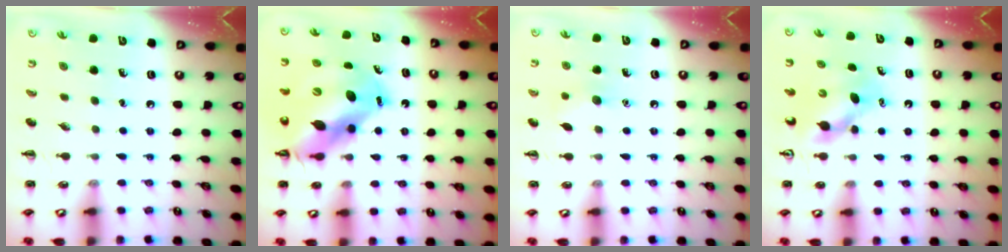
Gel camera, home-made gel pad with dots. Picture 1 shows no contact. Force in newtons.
{"total": 14.1, "press": 13.5, "slide": 4.1}
{"total": 7.6, "press": 7.4, "slide": 2.0}
{"total": 4.6, "press": 4.6, "slide": 0.4}